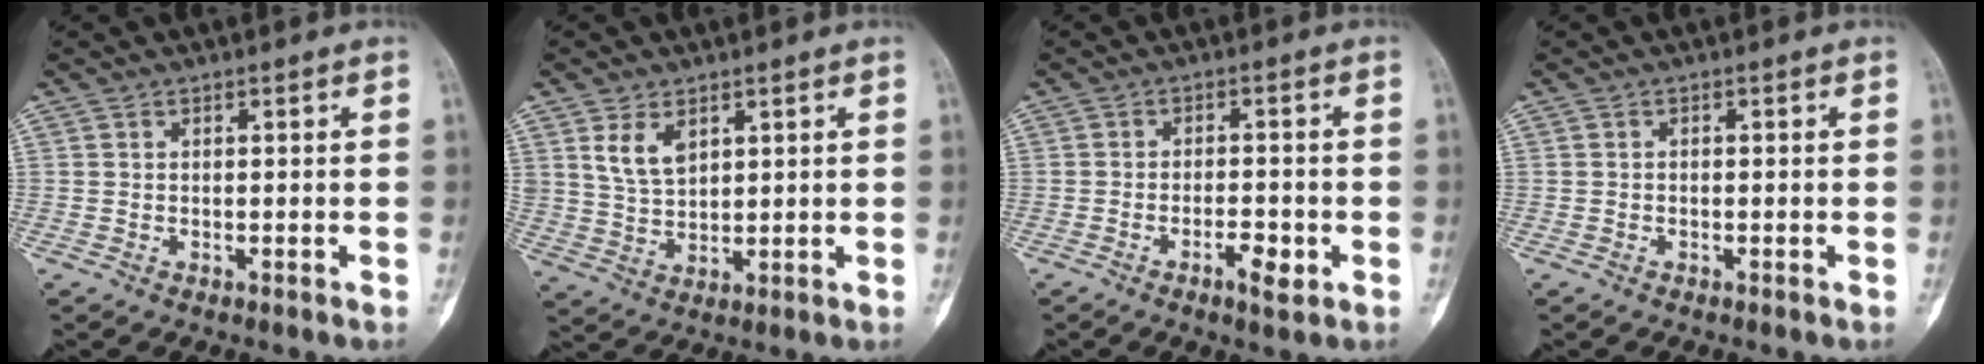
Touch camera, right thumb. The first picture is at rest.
{"total": 6.1, "force": [3.0, 3.6, 3.9], "torque": [-0.061, -0.017, 0.067]}
{"total": 4.3, "force": [-1.9, 1.5, 3.6], "torque": [-0.051, 0.007, -0.030]}
{"total": 0.0}